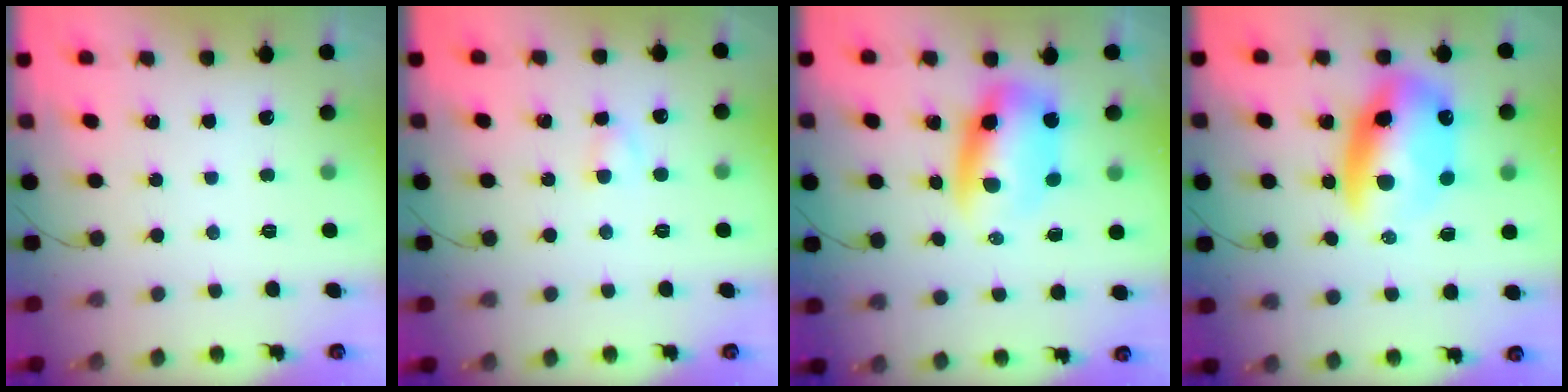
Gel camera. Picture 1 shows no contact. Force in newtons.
{"total": 2.7, "press": 2.5, "slide": 1.2}
{"total": 8.0, "press": 7.7, "slide": 2.1}
{"total": 13.9, "press": 13.5, "slide": 3.4}